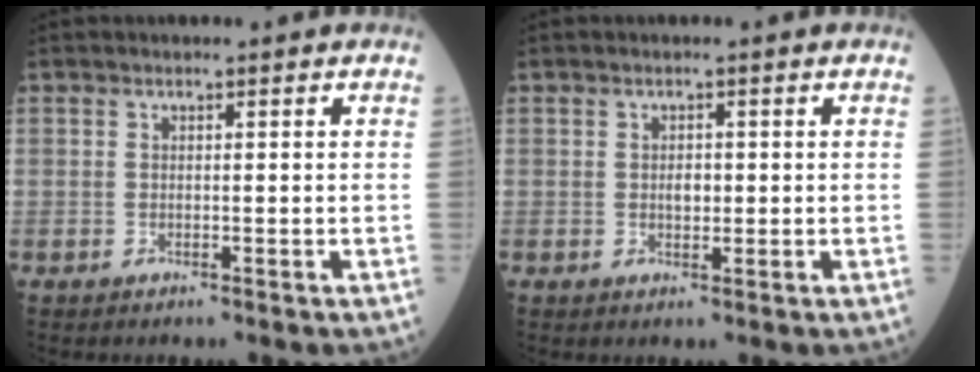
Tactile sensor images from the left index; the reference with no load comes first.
{"total": 1.5, "force": [0.2, 0.9, 1.2], "torque": [-0.021, 0.000, 0.005]}